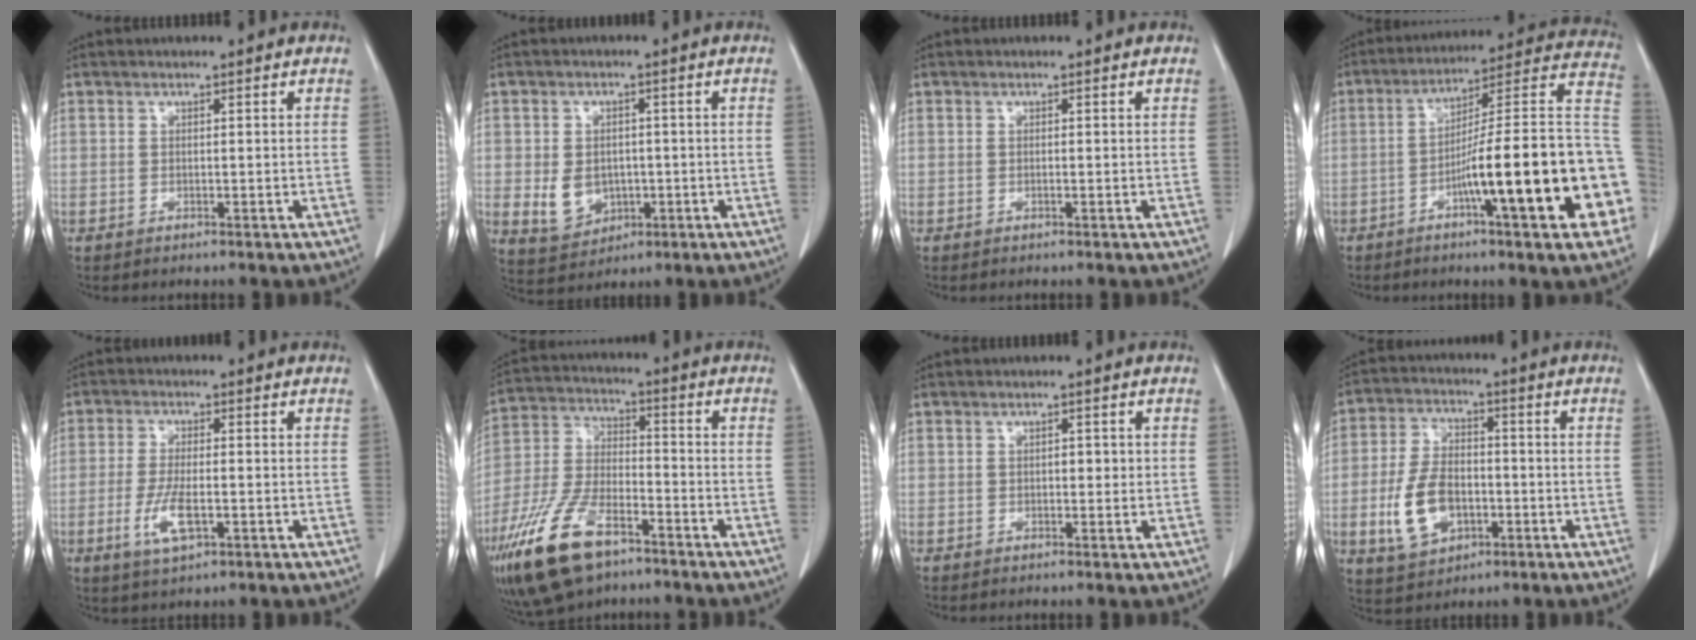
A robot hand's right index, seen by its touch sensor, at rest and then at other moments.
{"total": 6.0, "force": [-0.8, 4.9, 3.3], "torque": [-0.065, 0.004, 0.004]}
{"total": 0.0}
{"total": 22.9, "force": [-6.5, 1.9, 21.9], "torque": [-0.228, 0.026, -0.093]}
{"total": 5.8, "force": [-1.8, 1.6, 5.3], "torque": [-0.115, -0.010, -0.029]}
{"total": 15.3, "force": [-9.4, 6.2, 10.4], "torque": [-0.228, -0.011, -0.175]}
{"total": 1.5, "force": [0.1, 0.9, 1.2], "torque": [-0.014, 0.003, 0.000]}
{"total": 10.2, "force": [-2.6, 6.3, 7.5], "torque": [-0.171, 0.005, -0.041]}